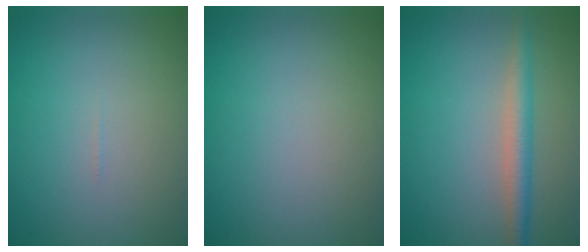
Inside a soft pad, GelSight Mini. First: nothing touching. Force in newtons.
{"total": 0.0}
{"total": 2.7, "press": 2.7, "slide": 0.0}